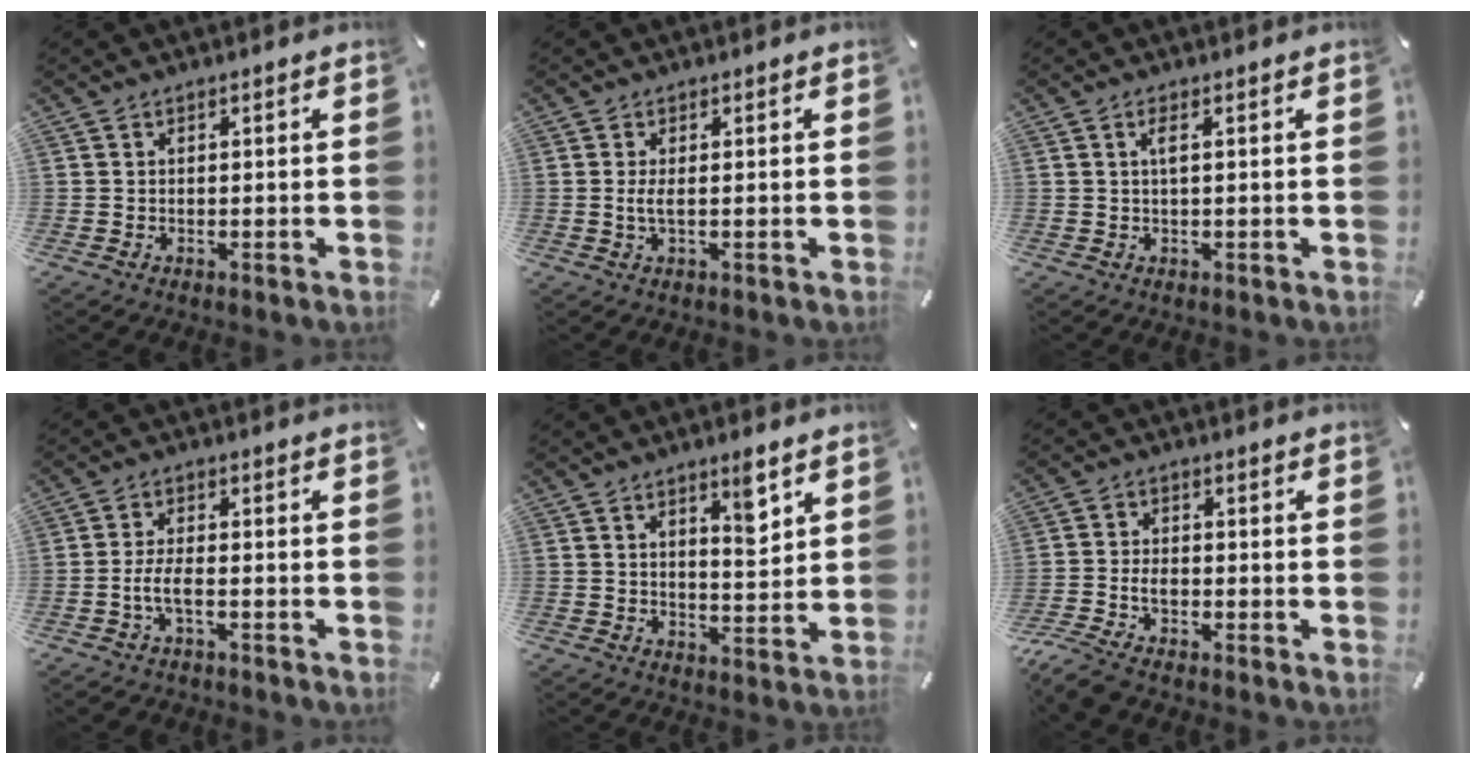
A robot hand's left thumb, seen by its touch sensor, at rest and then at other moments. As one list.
[{"total": 2.7, "force": [0.0, 0.5, 2.6], "torque": [-0.055, -0.007, -0.004]}, {"total": 2.1, "force": [0.4, 0.2, 2.0], "torque": [-0.041, 0.000, 0.005]}, {"total": 5.1, "force": [-2.2, 2.0, 4.2], "torque": [-0.098, 0.002, -0.046]}, {"total": 6.1, "force": [3.9, 1.8, 4.4], "torque": [-0.054, -0.027, 0.059]}, {"total": 5.3, "force": [-3.6, 2.5, 3.0], "torque": [-0.068, 0.013, -0.071]}]